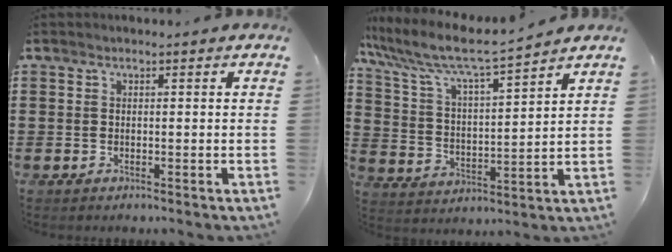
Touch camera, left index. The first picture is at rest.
{"total": 8.0, "force": [7.1, 0.5, 3.7], "torque": [-0.103, -0.041, 0.117]}